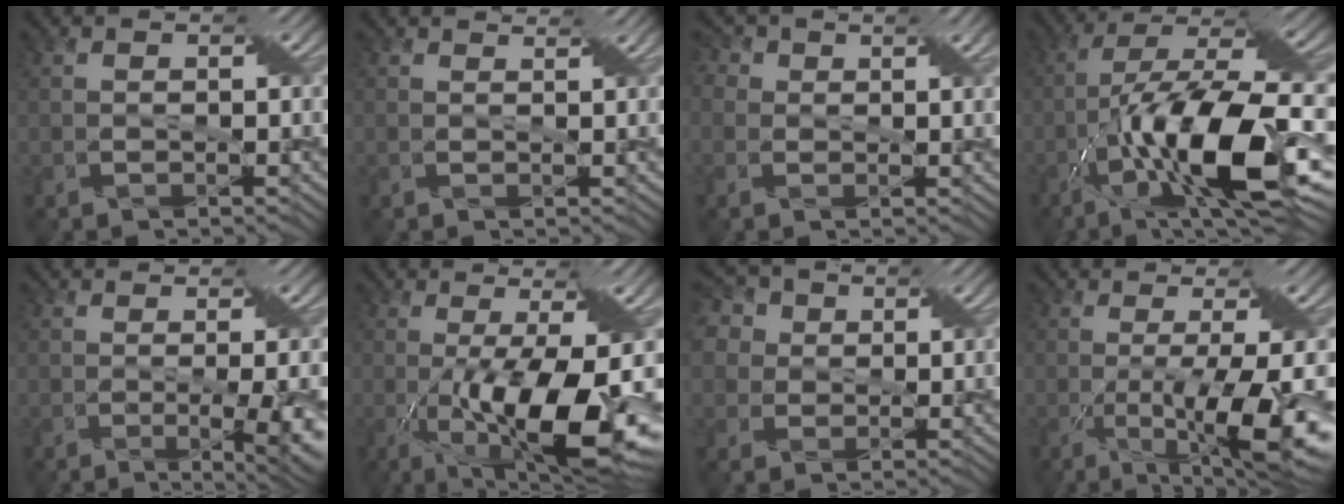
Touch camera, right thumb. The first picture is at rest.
{"total": 1.3, "force": [1.2, 0.1, 0.5], "torque": [-0.011, 0.002, 0.015]}
{"total": 4.4, "force": [1.9, 3.2, 2.2], "torque": [-0.050, 0.019, -0.001]}
{"total": 15.9, "force": [-4.9, 4.8, 14.3], "torque": [-0.271, -0.006, -0.086]}
{"total": 6.1, "force": [-0.6, 2.0, 5.7], "torque": [-0.075, -0.012, 0.009]}
{"total": 13.0, "force": [-2.9, 3.1, 12.2], "torque": [-0.214, -0.019, -0.036]}
{"total": 10.2, "force": [5.1, 7.5, 4.7], "torque": [-0.155, 0.030, 0.080]}
{"total": 11.3, "force": [-2.8, 2.0, 10.7], "torque": [-0.165, -0.013, -0.030]}